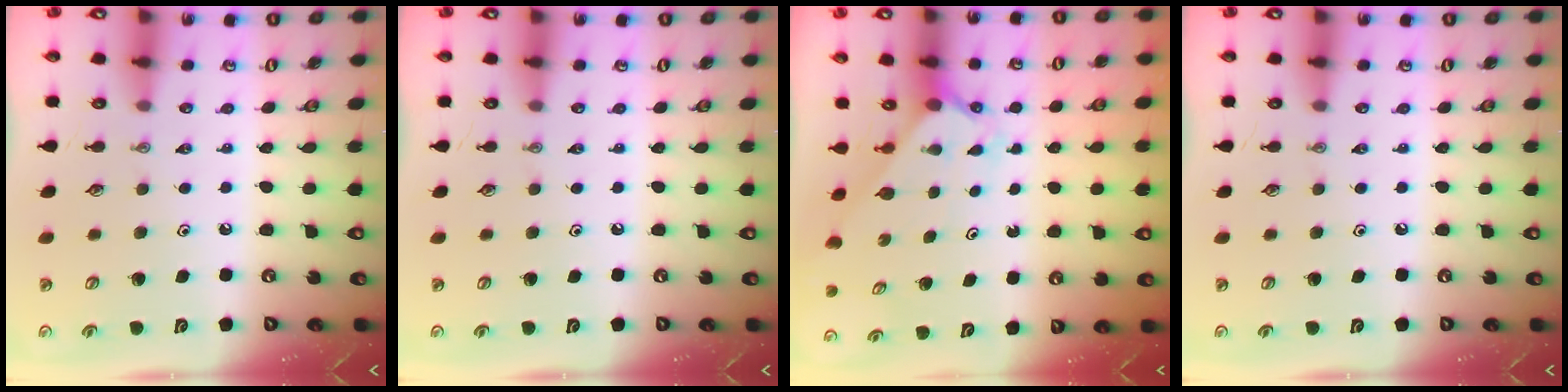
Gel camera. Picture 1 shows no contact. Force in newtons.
{"total": 0.0}
{"total": 1.5, "press": 1.5, "slide": 0.1}
{"total": 0.0}